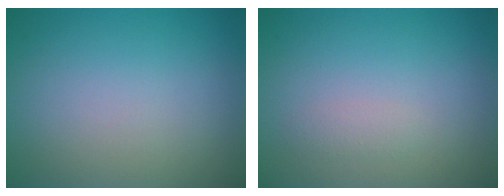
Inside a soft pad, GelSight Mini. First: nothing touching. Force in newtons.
{"total": 0.8, "press": 0.8, "slide": 0.0}